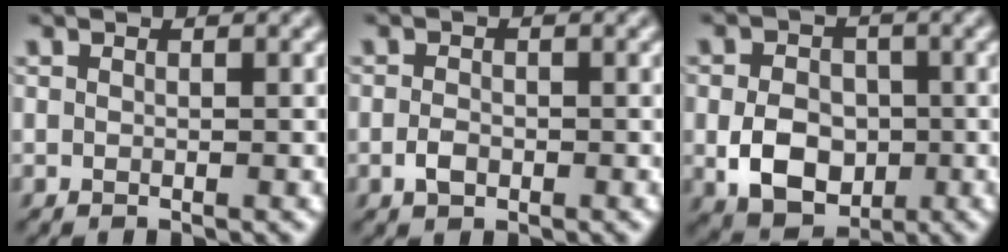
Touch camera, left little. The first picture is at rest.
{"total": 1.6, "force": [-0.7, 1.0, 1.0], "torque": [-0.021, 0.001, -0.017]}
{"total": 6.1, "force": [-1.3, 4.6, 3.8], "torque": [-0.077, -0.009, -0.026]}